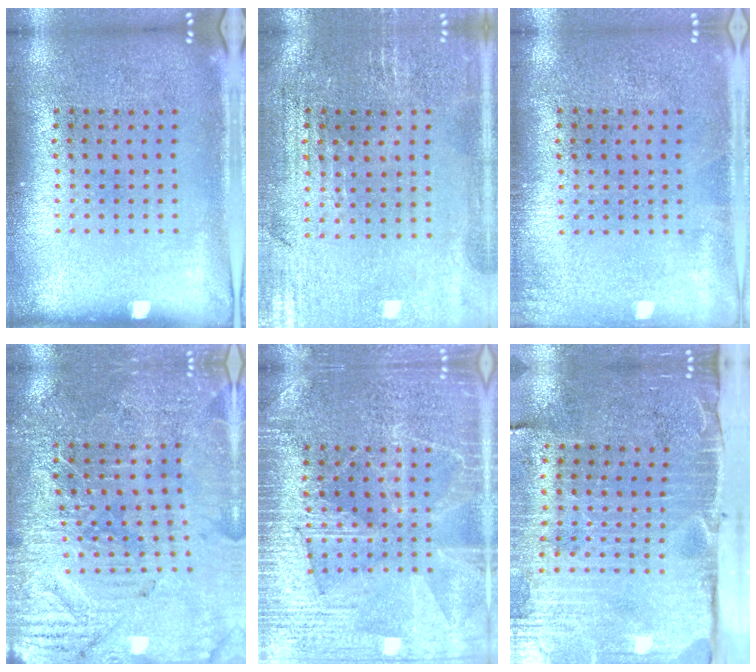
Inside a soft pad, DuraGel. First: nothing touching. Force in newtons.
{"total": 0.9, "press": 0.8, "slide": 0.4}
{"total": 0.7, "press": 0.7, "slide": 0.1}
{"total": 3.3, "press": 3.3, "slide": 0.3}
{"total": 3.6, "press": 3.5, "slide": 0.6}
{"total": 4.8, "press": 4.0, "slide": 2.7}